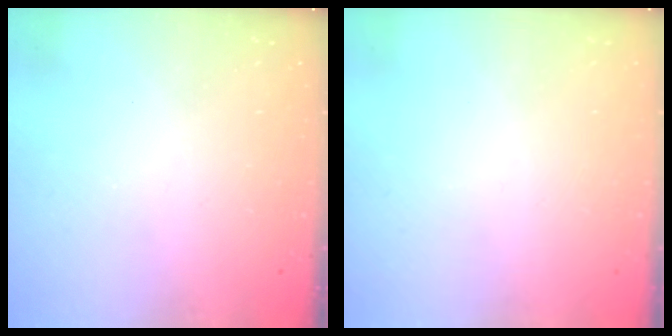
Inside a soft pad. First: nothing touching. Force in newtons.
{"total": 0.0}